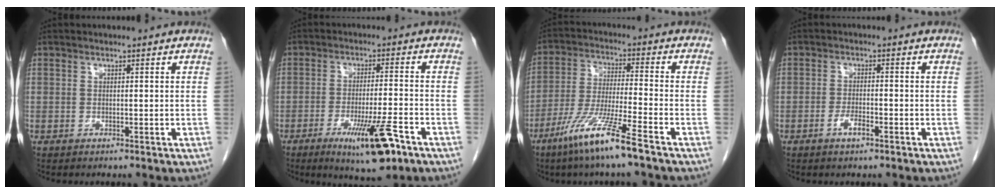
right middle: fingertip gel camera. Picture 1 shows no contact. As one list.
[{"total": 9.8, "force": [-5.4, 1.1, 8.1], "torque": [-0.131, -0.018, -0.082]}, {"total": 10.8, "force": [-7.0, -0.6, 8.2], "torque": [-0.166, -0.033, -0.136]}, {"total": 2.6, "force": [-1.4, 0.6, 2.1], "torque": [-0.039, 0.001, -0.026]}]